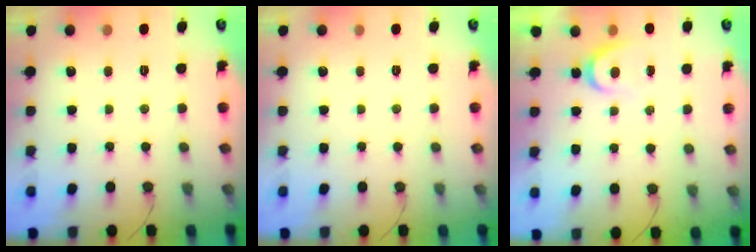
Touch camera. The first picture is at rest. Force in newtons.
{"total": 0.0}
{"total": 3.6, "press": 3.6, "slide": 0.4}